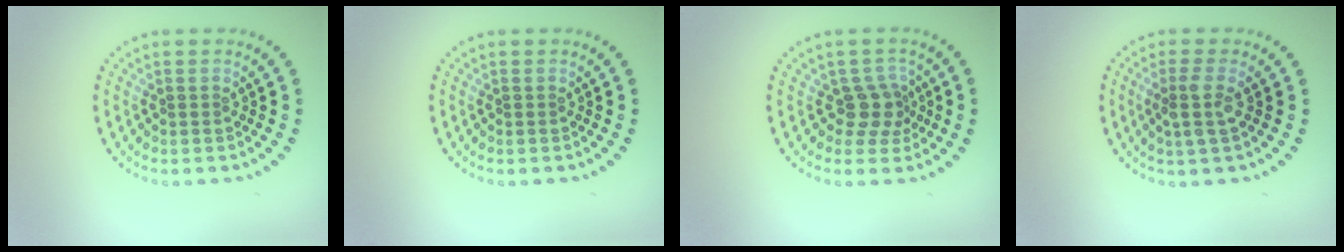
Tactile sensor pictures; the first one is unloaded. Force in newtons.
{"total": 0.0}
{"total": 2.6, "press": 2.0, "slide": 1.7}
{"total": 2.4, "press": 2.0, "slide": 1.4}